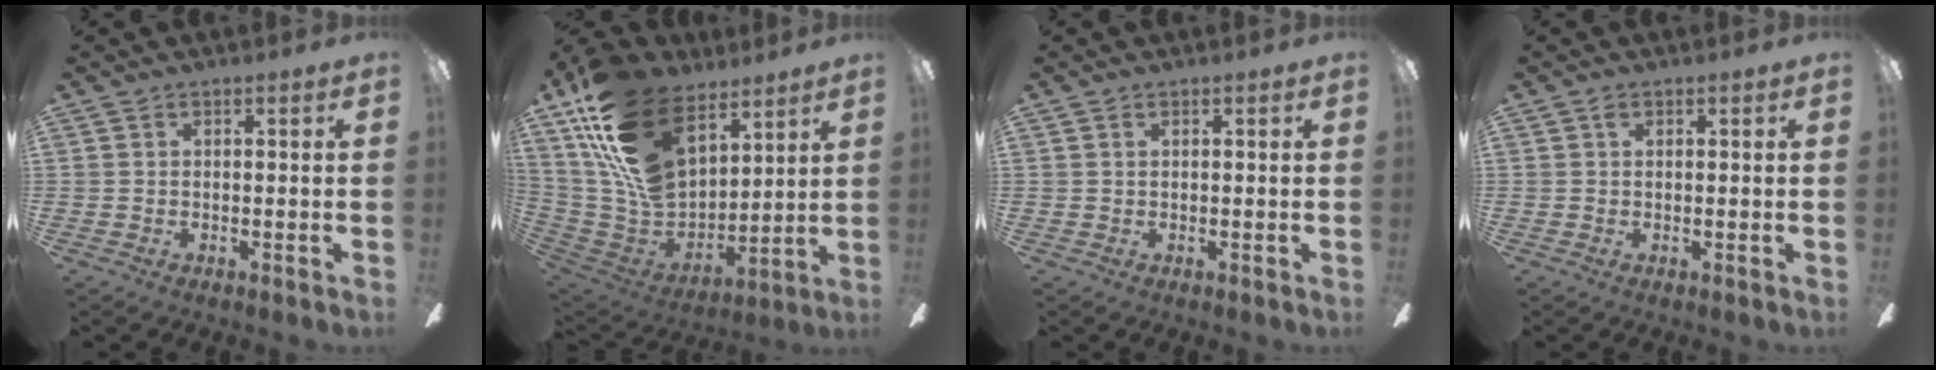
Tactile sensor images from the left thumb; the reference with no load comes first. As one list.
[{"total": 23.7, "force": [13.6, 13.2, 14.2], "torque": [-0.293, -0.066, 0.250]}, {"total": 0.5, "force": [0.3, 0.3, 0.3], "torque": [-0.007, 0.003, 0.006]}, {"total": 0.9, "force": [0.6, 0.6, 0.5], "torque": [-0.012, 0.003, 0.010]}]